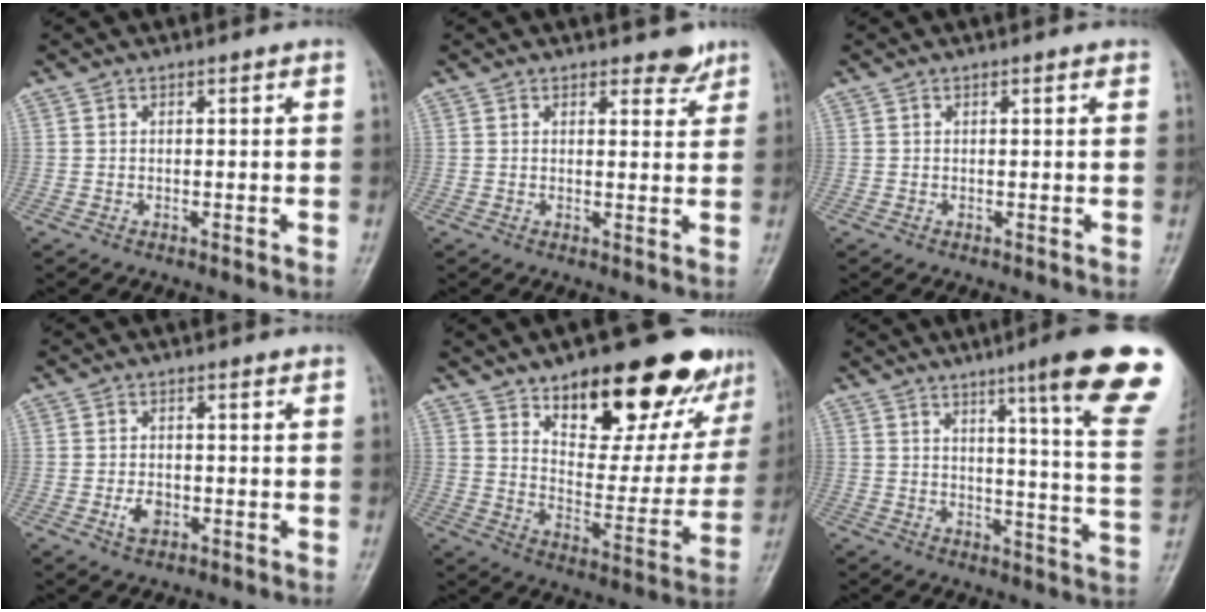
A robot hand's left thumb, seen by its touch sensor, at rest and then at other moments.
{"total": 2.8, "force": [2.3, 1.3, 0.8], "torque": [0.008, -0.017, 0.030]}
{"total": 0.8, "force": [0.5, 0.2, 0.6], "torque": [-0.009, 0.000, 0.004]}
{"total": 2.9, "force": [-0.9, 2.0, 1.9], "torque": [-0.030, 0.001, -0.013]}
{"total": 24.4, "force": [15.9, 9.9, 15.6], "torque": [-0.162, -0.076, 0.236]}
{"total": 19.5, "force": [11.8, 1.0, 15.5], "torque": [-0.181, -0.062, 0.144]}